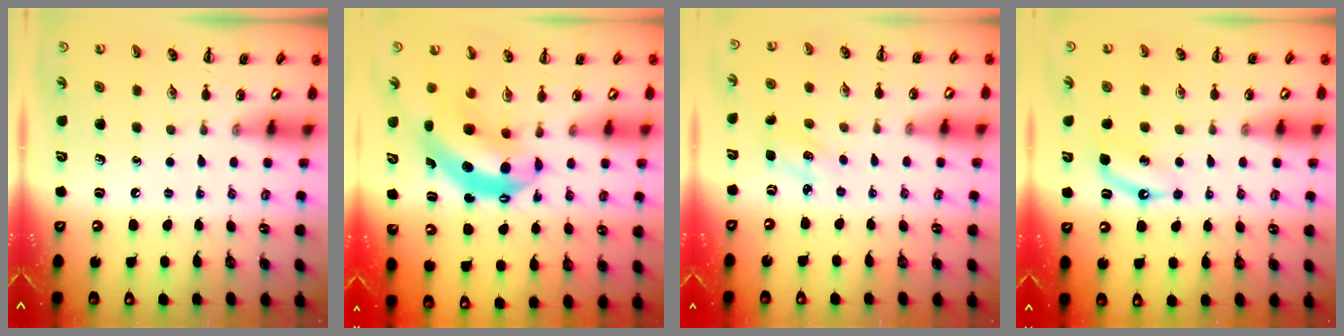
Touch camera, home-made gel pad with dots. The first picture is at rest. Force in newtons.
{"total": 8.8, "press": 8.6, "slide": 1.6}
{"total": 2.2, "press": 2.1, "slide": 0.6}
{"total": 5.7, "press": 5.4, "slide": 1.6}